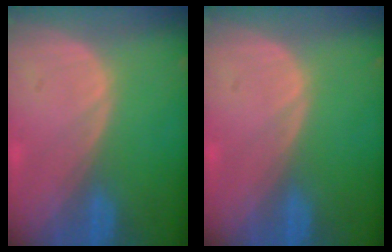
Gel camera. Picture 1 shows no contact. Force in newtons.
{"total": 0.0}